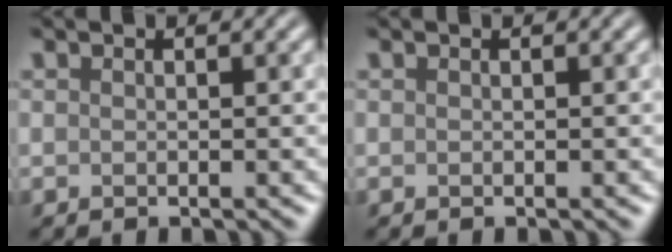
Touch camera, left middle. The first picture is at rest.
{"total": 0.0}